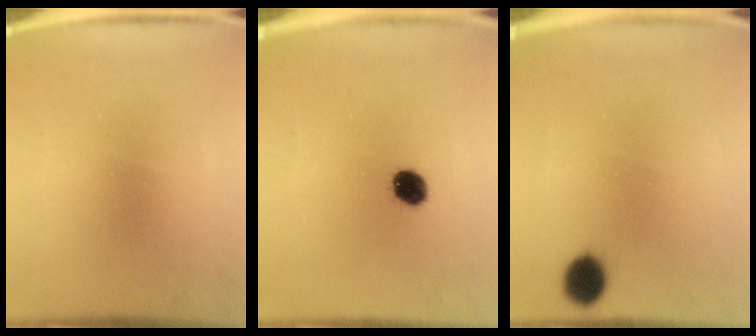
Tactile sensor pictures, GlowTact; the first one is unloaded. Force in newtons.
{"total": 5.0}
{"total": 6.0}